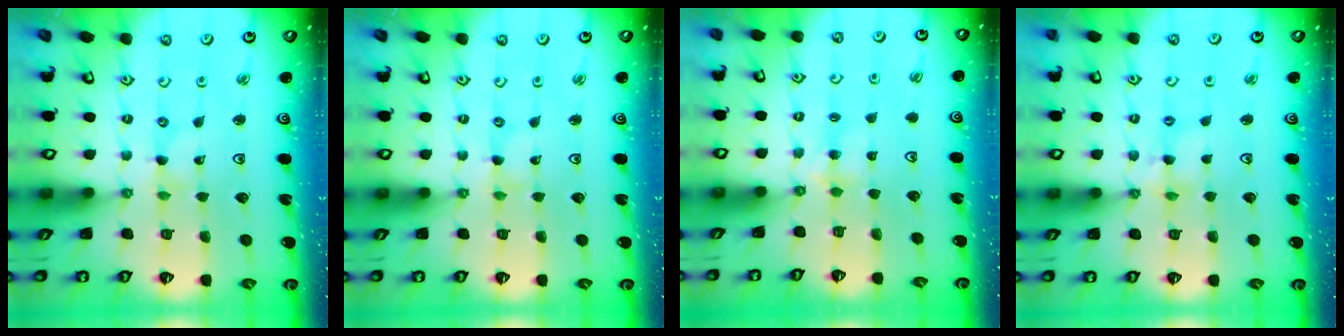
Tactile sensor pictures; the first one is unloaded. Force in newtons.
{"total": 0.0}
{"total": 3.3, "press": 3.3, "slide": 0.5}
{"total": 5.2, "press": 5.2, "slide": 0.4}